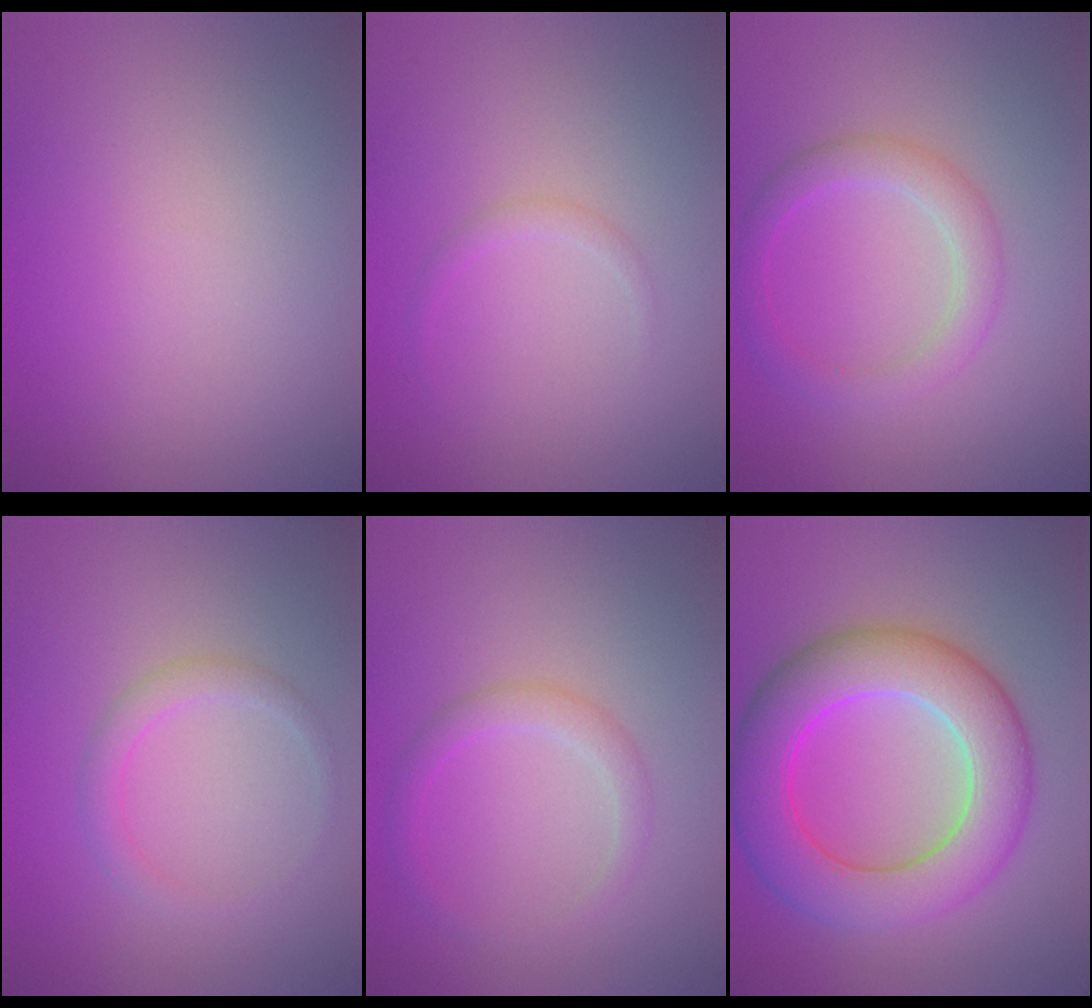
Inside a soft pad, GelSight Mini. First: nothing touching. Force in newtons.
{"total": 0.8, "press": 0.8, "slide": 0.1}
{"total": 2.8, "press": 2.8, "slide": 0.0}
{"total": 1.6, "press": 1.6, "slide": 0.1}
{"total": 1.8, "press": 1.8, "slide": 0.1}
{"total": 9.0, "press": 9.0, "slide": 0.1}